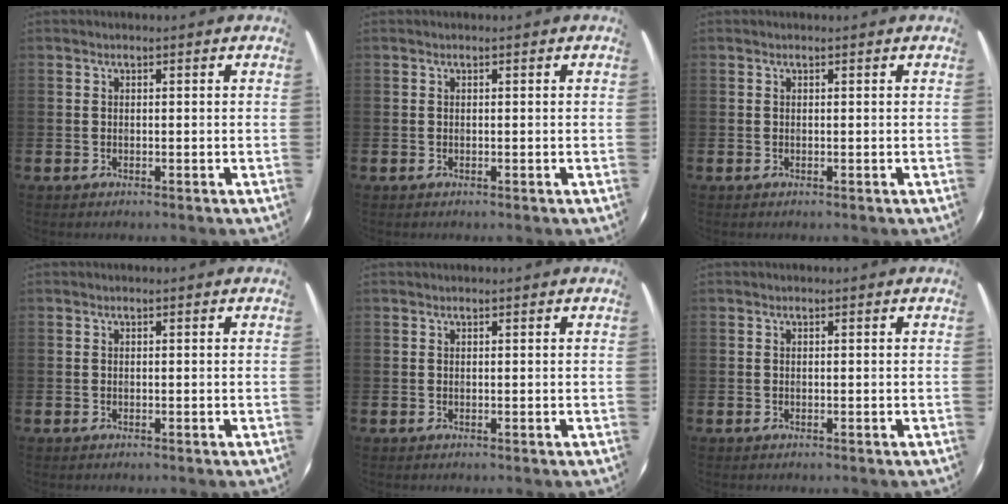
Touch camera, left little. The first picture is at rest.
{"total": 0.0}
{"total": 0.0}
{"total": 0.0}
{"total": 0.0}
{"total": 0.0}